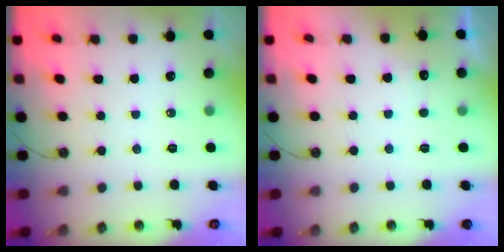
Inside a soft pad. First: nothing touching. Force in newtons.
{"total": 4.3, "press": 4.2, "slide": 1.1}